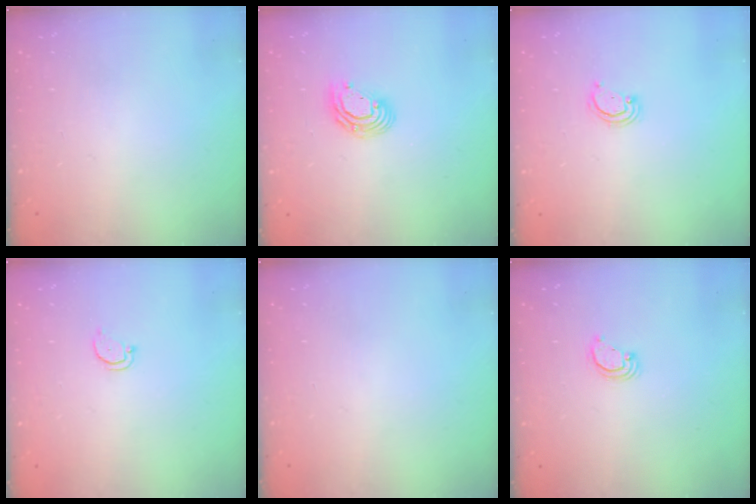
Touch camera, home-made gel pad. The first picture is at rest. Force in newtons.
{"total": 8.1, "press": 8.0, "slide": 1.4}
{"total": 2.6, "press": 2.6, "slide": 0.3}
{"total": 2.2, "press": 2.2, "slide": 0.2}
{"total": 0.0}
{"total": 2.9, "press": 2.9, "slide": 0.1}